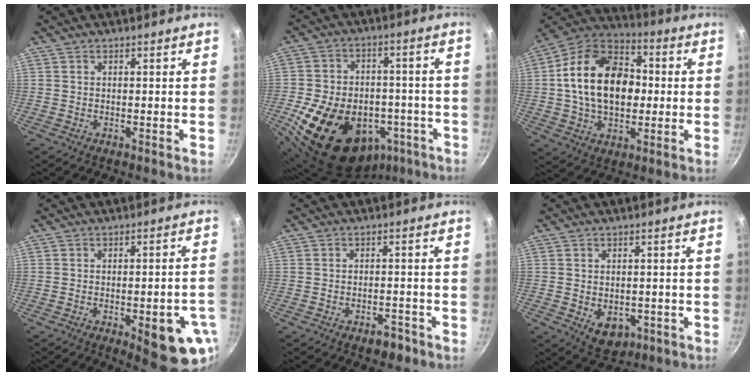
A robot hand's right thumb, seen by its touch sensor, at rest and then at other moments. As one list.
[{"total": 23.8, "force": [-9.4, 16.6, 14.1], "torque": [-0.214, 0.050, -0.123]}, {"total": 20.6, "force": [1.0, 14.1, 15.0], "torque": [-0.222, 0.029, 0.004]}, {"total": 13.3, "force": [-4.8, 4.5, 11.6], "torque": [-0.115, 0.014, -0.055]}, {"total": 3.6, "force": [-2.4, 1.9, 1.9], "torque": [-0.016, 0.025, -0.024]}, {"total": 6.1, "force": [-1.7, 4.5, 3.9], "torque": [-0.035, 0.002, -0.011]}]